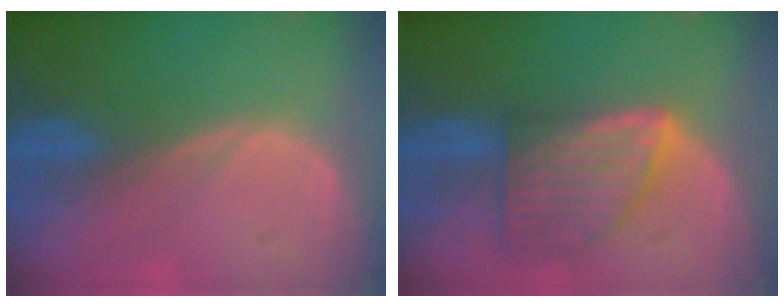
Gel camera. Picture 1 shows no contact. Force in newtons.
{"total": 8.2, "press": 7.4, "slide": 3.4}